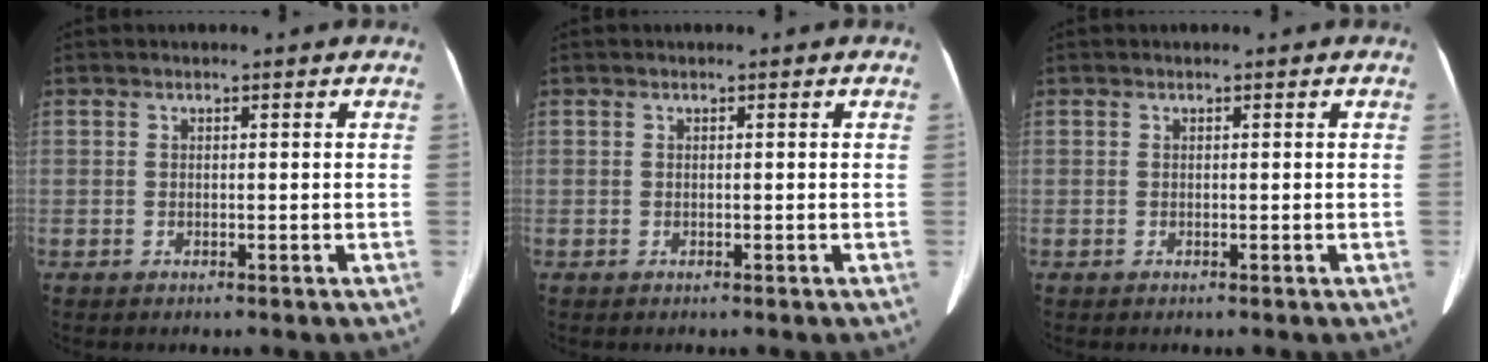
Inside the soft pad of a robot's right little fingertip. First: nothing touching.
{"total": 0.0}
{"total": 0.0}